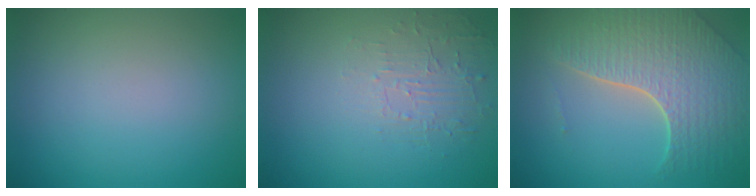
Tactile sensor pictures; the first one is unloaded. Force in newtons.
{"total": 1.8, "press": 0.7, "slide": 1.7}
{"total": 6.8, "press": 4.9, "slide": 4.7}